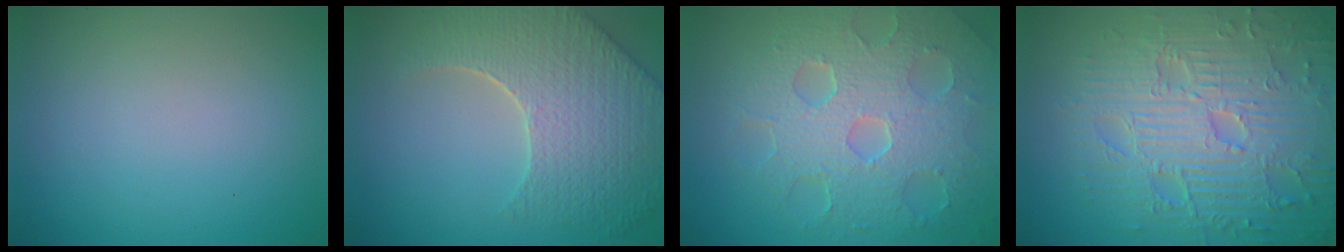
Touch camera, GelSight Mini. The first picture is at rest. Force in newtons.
{"total": 7.7, "press": 5.8, "slide": 5.1}
{"total": 9.0, "press": 6.0, "slide": 6.6}
{"total": 9.4, "press": 6.8, "slide": 6.4}